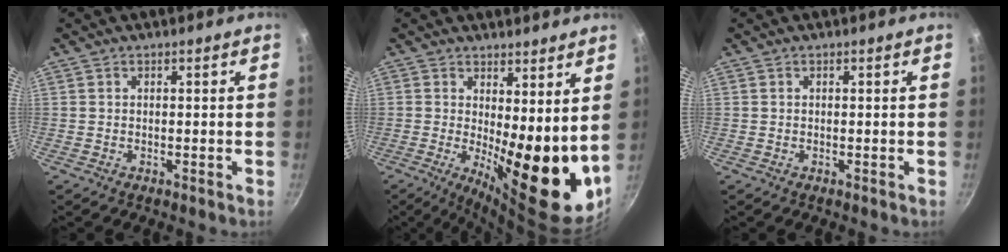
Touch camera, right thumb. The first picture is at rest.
{"total": 15.3, "force": [1.6, 5.3, 14.3], "torque": [-0.170, -0.032, 0.033]}
{"total": 0.0}